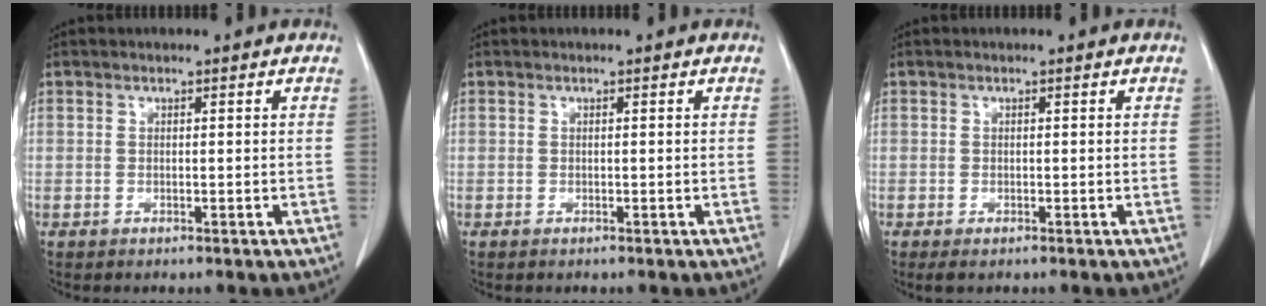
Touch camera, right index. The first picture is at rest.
{"total": 0.0}
{"total": 1.2, "force": [-0.7, 0.4, 0.8], "torque": [-0.013, -0.003, -0.008]}